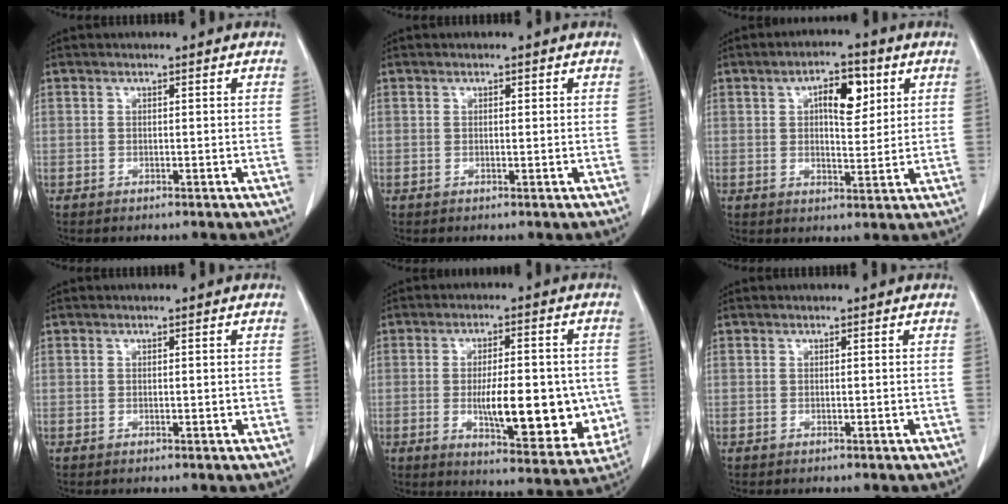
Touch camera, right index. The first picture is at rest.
{"total": 0.9, "force": [0.2, 0.5, 0.7], "torque": [-0.019, 0.001, 0.004]}
{"total": 7.9, "force": [2.7, 3.3, 6.7], "torque": [-0.108, 0.014, 0.046]}
{"total": 1.6, "force": [-0.2, 0.7, 1.4], "torque": [-0.033, 0.002, 0.003]}
{"total": 16.9, "force": [-2.3, 5.8, 15.7], "torque": [-0.210, -0.003, -0.016]}
{"total": 0.0}